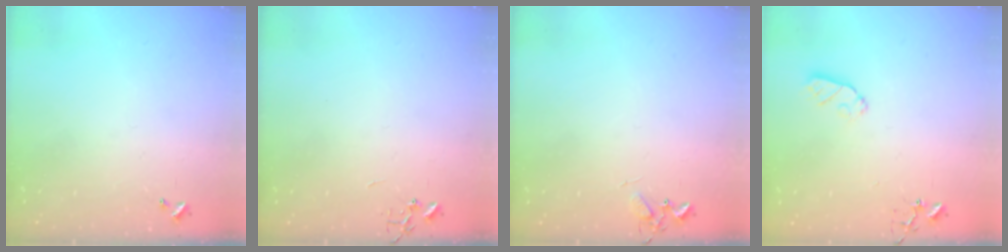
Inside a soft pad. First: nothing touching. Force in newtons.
{"total": 0.0}
{"total": 5.9, "press": 5.9, "slide": 0.3}
{"total": 6.6, "press": 6.6, "slide": 0.2}